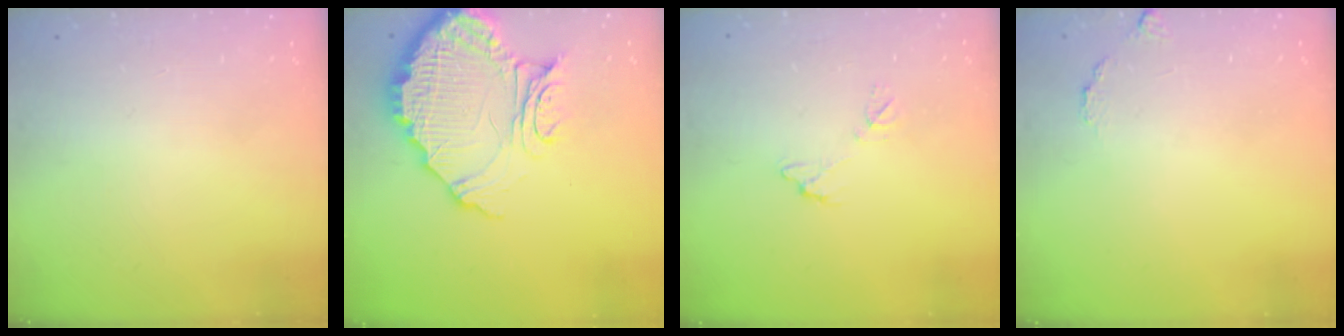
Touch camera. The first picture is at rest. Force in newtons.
{"total": 15.3, "press": 15.2, "slide": 1.5}
{"total": 6.5, "press": 6.5, "slide": 0.4}
{"total": 5.2, "press": 5.2, "slide": 0.3}